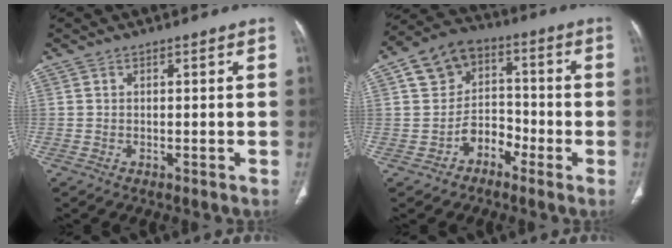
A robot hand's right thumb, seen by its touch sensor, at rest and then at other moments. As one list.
[{"total": 9.7, "force": [-2.9, 8.4, 3.9], "torque": [-0.024, 0.038, -0.064]}]